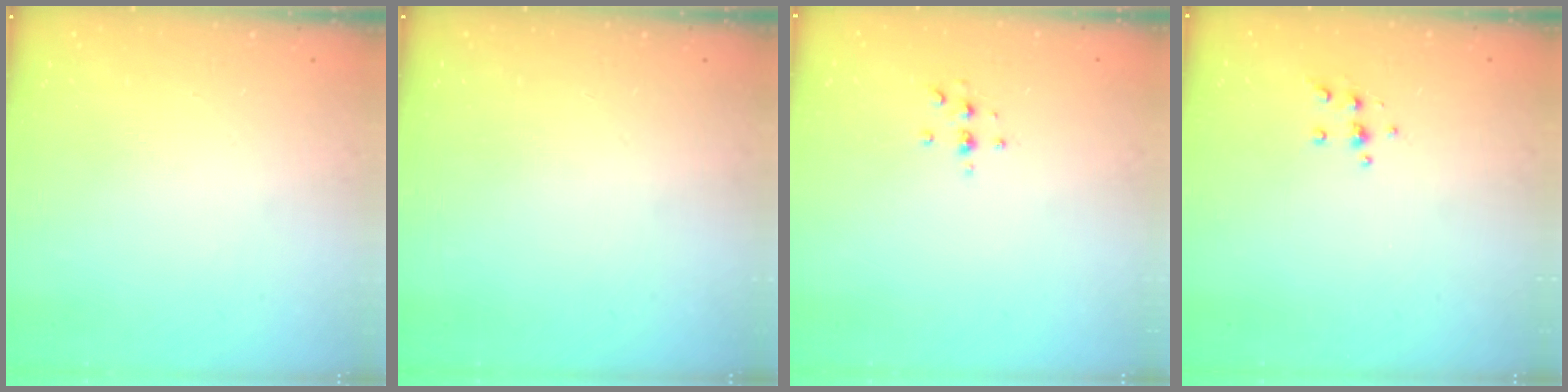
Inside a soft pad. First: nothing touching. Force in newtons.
{"total": 0.0}
{"total": 3.0, "press": 3.0, "slide": 0.3}
{"total": 4.2, "press": 4.2, "slide": 0.4}